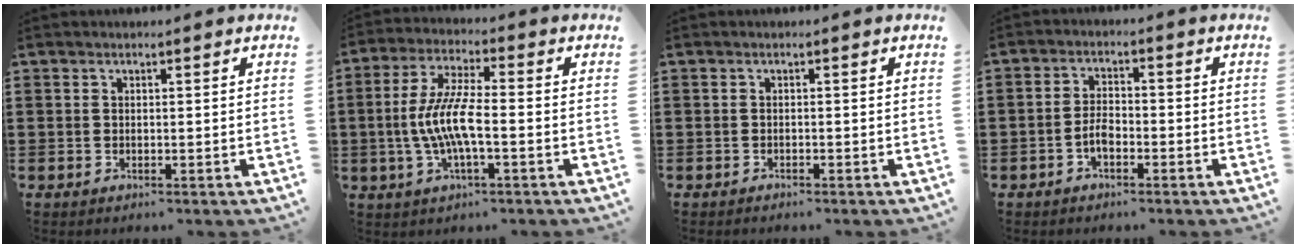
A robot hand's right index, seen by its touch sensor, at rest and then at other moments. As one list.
[{"total": 7.9, "force": [-1.8, 1.9, 7.5], "torque": [-0.169, -0.013, -0.042]}, {"total": 0.6, "force": [-0.6, 0.1, 0.0], "torque": [-0.002, 0.000, -0.012]}, {"total": 3.2, "force": [-1.5, 1.8, 2.3], "torque": [-0.058, 0.000, -0.033]}]